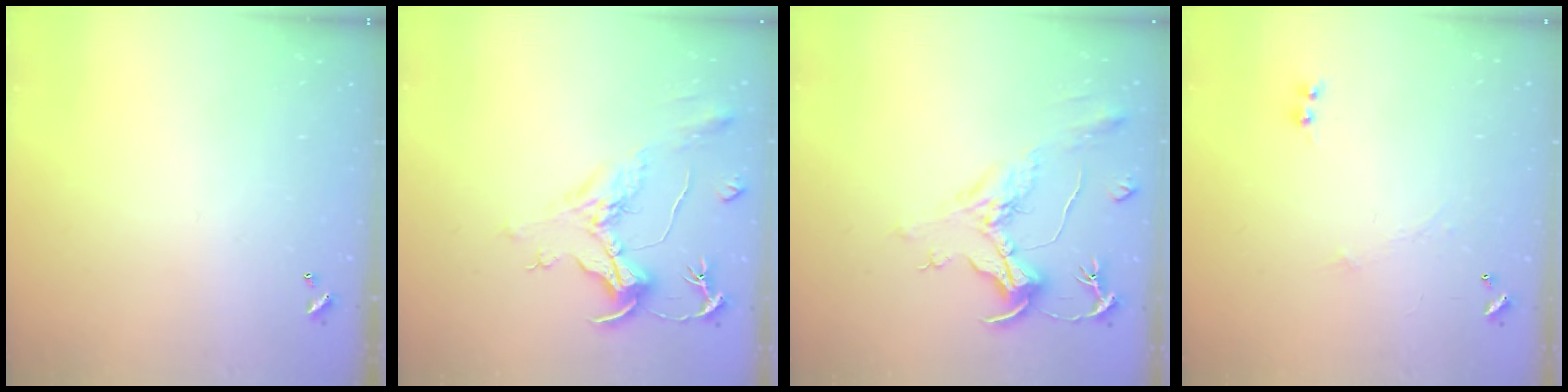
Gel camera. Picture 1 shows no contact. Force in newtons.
{"total": 2.3, "press": 1.8, "slide": 1.3}
{"total": 2.3, "press": 1.8, "slide": 1.3}
{"total": 0.0}